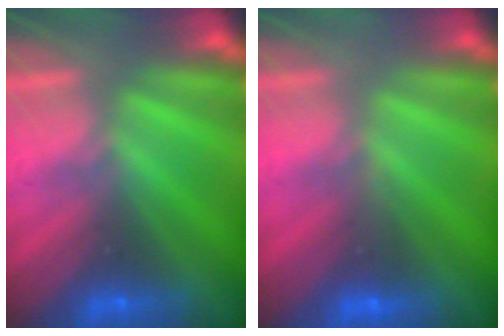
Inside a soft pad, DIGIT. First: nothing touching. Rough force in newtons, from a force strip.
{"total": 2.9}